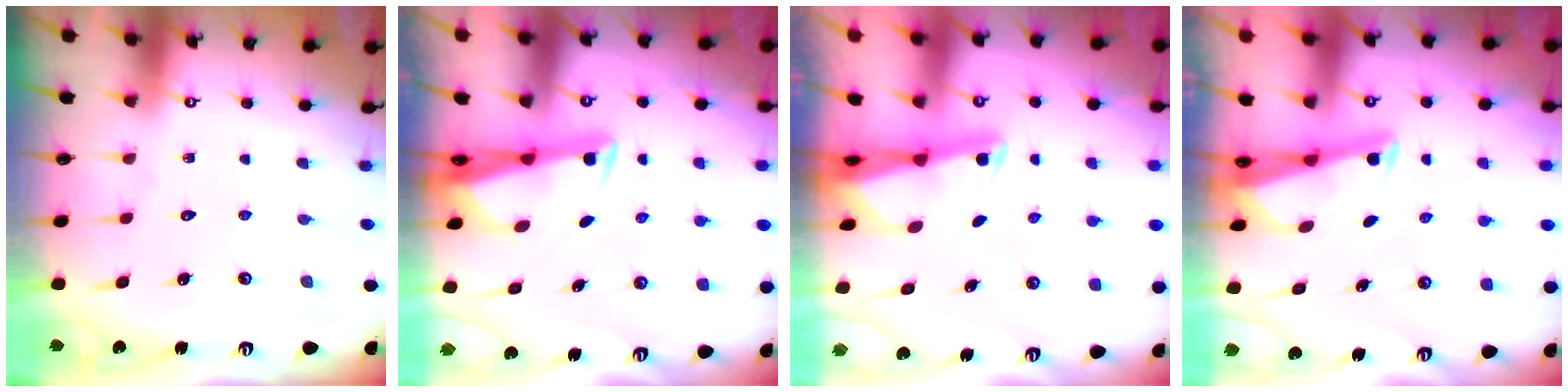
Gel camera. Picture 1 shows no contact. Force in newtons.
{"total": 2.9, "press": 2.8, "slide": 0.9}
{"total": 2.4, "press": 2.4, "slide": 0.5}
{"total": 2.4, "press": 2.4, "slide": 0.5}